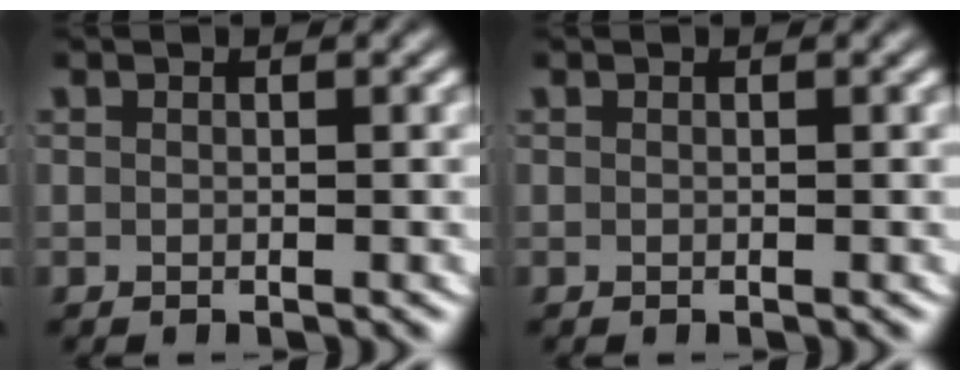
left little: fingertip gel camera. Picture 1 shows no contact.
{"total": 0.0}